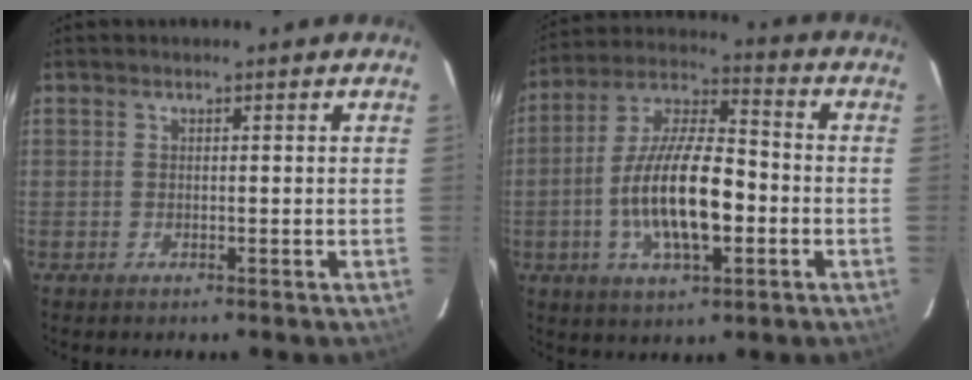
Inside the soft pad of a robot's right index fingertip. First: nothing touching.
{"total": 16.2, "force": [-3.6, 5.8, 14.7], "torque": [-0.286, 0.002, -0.067]}